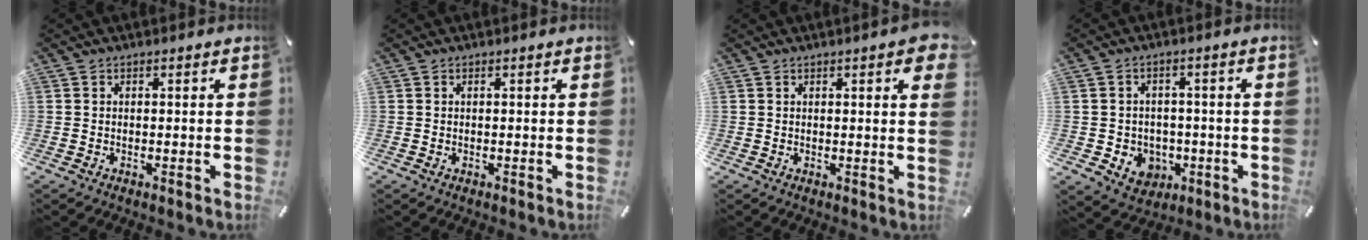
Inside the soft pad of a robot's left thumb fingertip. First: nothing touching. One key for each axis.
{"total": 0.0}
{"total": 3.6, "fx": 1.4, "fy": 0.8, "fz": 3.2, "tx": -0.046, "ty": -0.004, "tz": 0.021}
{"total": 6.0, "fx": -1.0, "fy": 5.7, "fz": 1.6, "tx": -0.026, "ty": 0.004, "tz": -0.015}